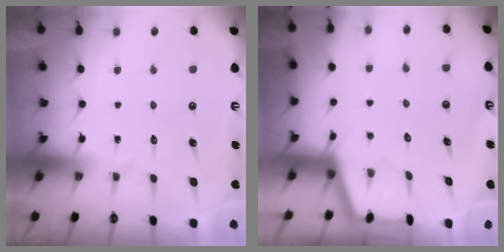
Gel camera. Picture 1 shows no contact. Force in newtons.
{"total": 1.8, "press": 1.8, "slide": 0.2}